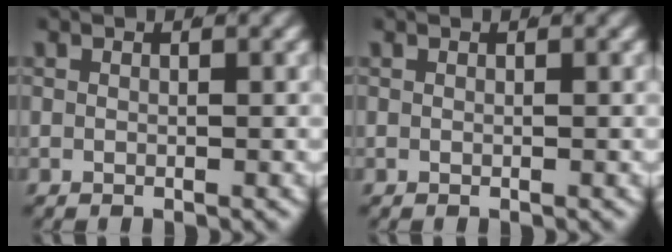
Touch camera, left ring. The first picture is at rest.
{"total": 0.0}